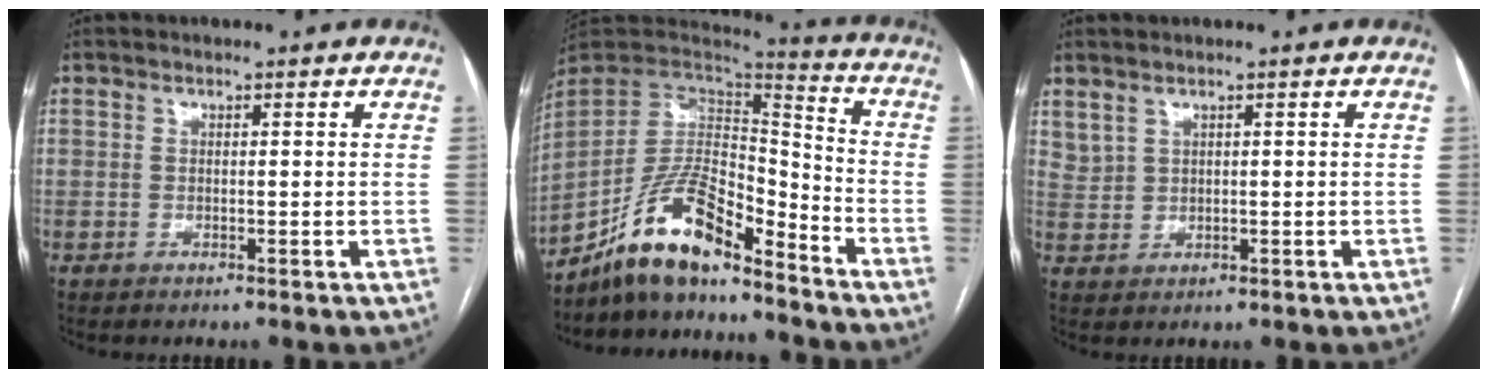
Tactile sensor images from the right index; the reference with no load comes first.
{"total": 14.1, "force": [-10.8, 4.1, 8.1], "torque": [-0.151, 0.026, -0.198]}
{"total": 2.3, "force": [1.9, 1.2, 0.6], "torque": [-0.013, 0.003, 0.045]}